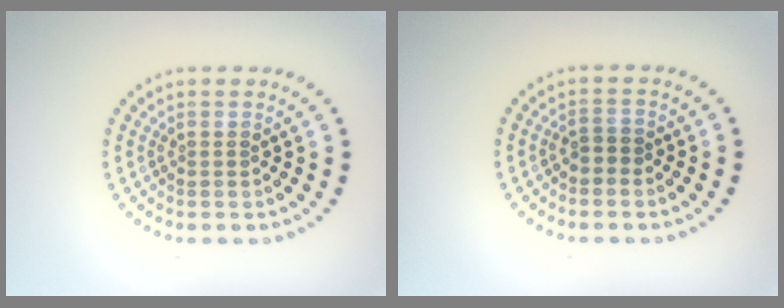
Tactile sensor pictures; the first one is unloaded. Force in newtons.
{"total": 1.0, "press": 0.9, "slide": 0.4}